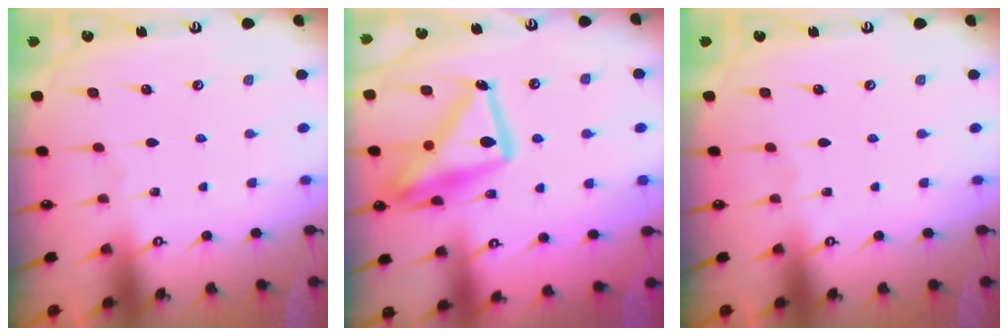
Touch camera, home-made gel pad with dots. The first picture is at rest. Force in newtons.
{"total": 19.8, "press": 19.7, "slide": 1.9}
{"total": 0.0}